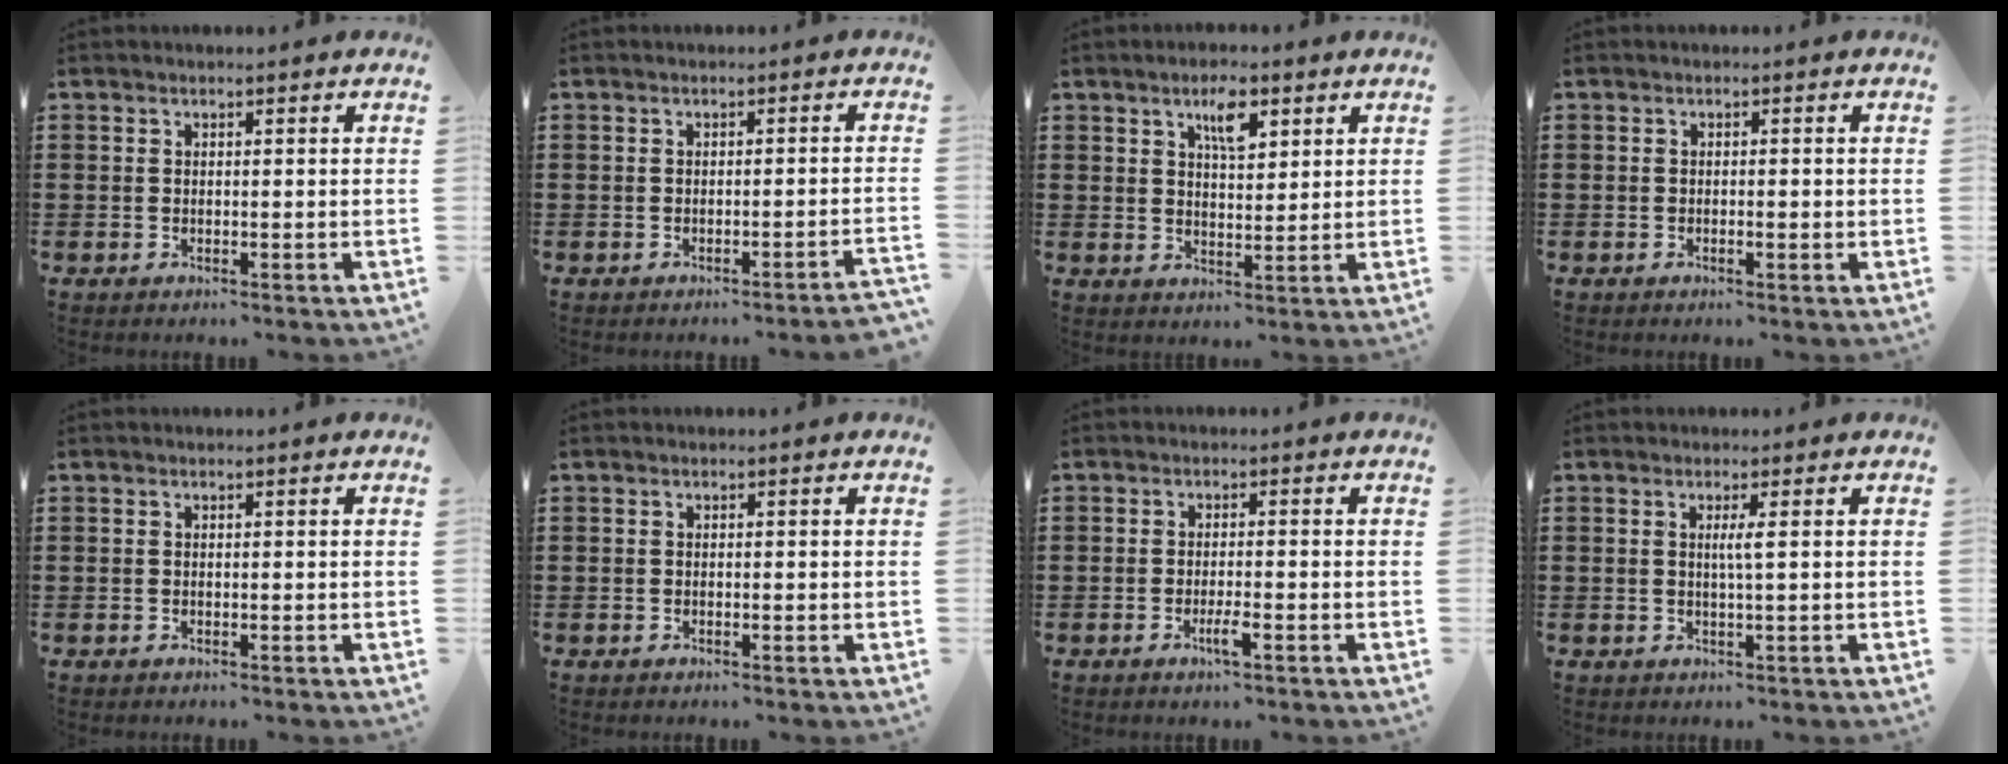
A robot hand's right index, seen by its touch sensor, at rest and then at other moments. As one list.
[{"total": 1.2, "force": [-1.0, -0.2, 0.6], "torque": [-0.011, -0.002, -0.018]}, {"total": 5.0, "force": [2.9, 1.8, 3.7], "torque": [-0.057, -0.002, 0.044]}, {"total": 0.8, "force": [-0.2, 0.2, 0.7], "torque": [-0.014, -0.003, -0.003]}, {"total": 0.0}, {"total": 0.0}, {"total": 2.6, "force": [-1.3, 0.2, 2.2], "torque": [-0.045, -0.004, -0.025]}, {"total": 1.9, "force": [0.3, -0.4, 1.9], "torque": [-0.036, -0.005, 0.001]}]